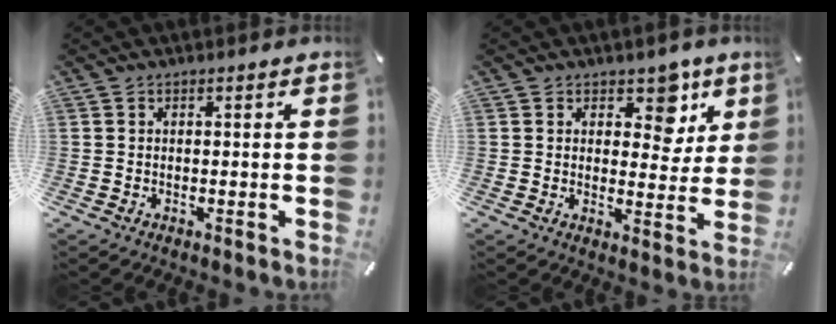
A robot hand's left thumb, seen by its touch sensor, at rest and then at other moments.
{"total": 7.9, "force": [4.4, 5.1, 4.2], "torque": [-0.029, -0.028, 0.067]}